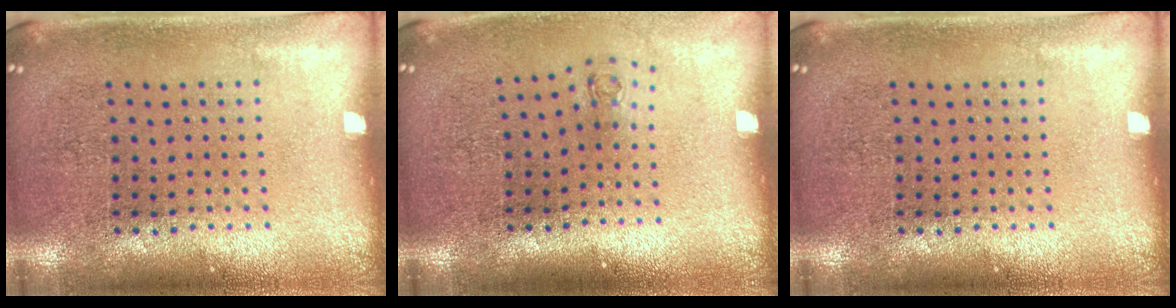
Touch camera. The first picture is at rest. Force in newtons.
{"total": 0.6, "press": 0.3, "slide": 0.6}
{"total": 0.0}